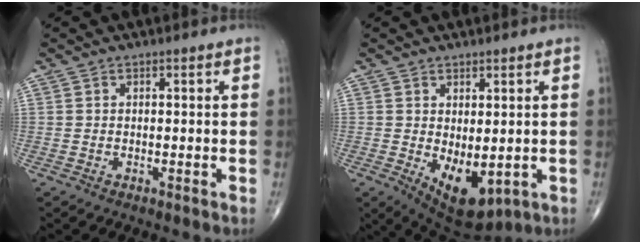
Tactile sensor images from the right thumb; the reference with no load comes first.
{"total": 9.2, "force": [-1.5, 4.6, 7.8], "torque": [-0.101, -0.010, -0.001]}